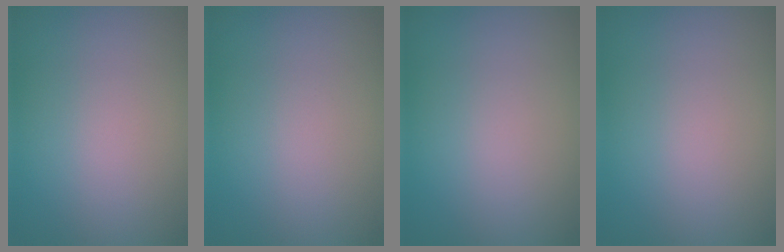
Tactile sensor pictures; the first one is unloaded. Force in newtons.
{"total": 0.0}
{"total": 0.0}
{"total": 0.0}